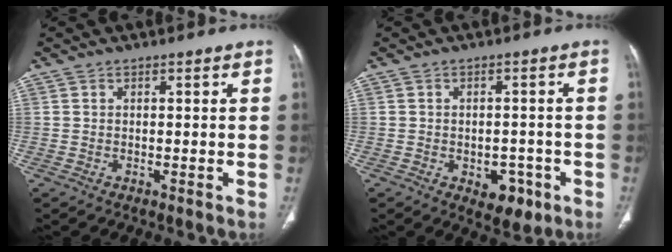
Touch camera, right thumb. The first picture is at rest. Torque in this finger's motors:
{"motor_torque": [0.28, 0.99, -0.14, 0.10, 0.12]}